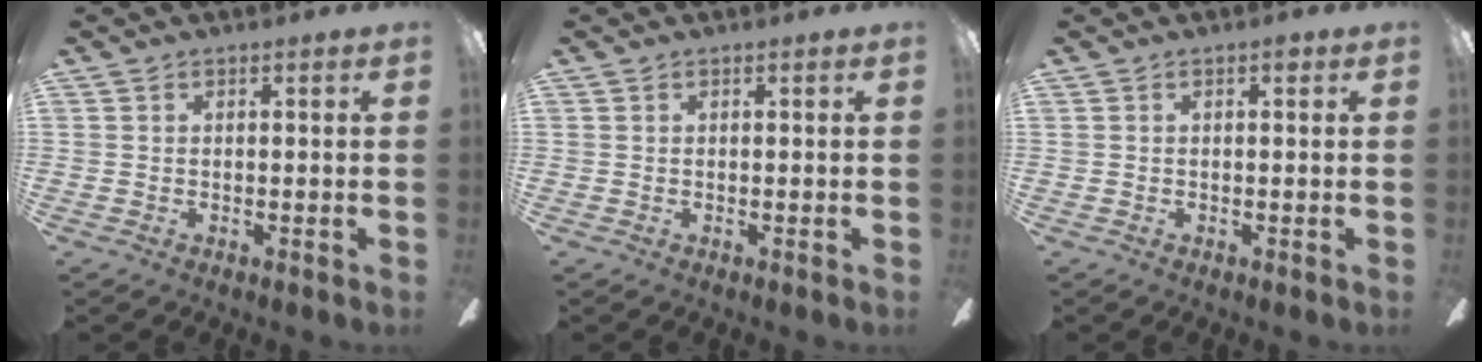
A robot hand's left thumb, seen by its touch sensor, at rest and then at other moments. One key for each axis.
{"total": 0.0}
{"total": 0.9, "fx": 0.5, "fy": 0.4, "fz": 0.7, "tx": -0.006, "ty": 0.001, "tz": 0.005}